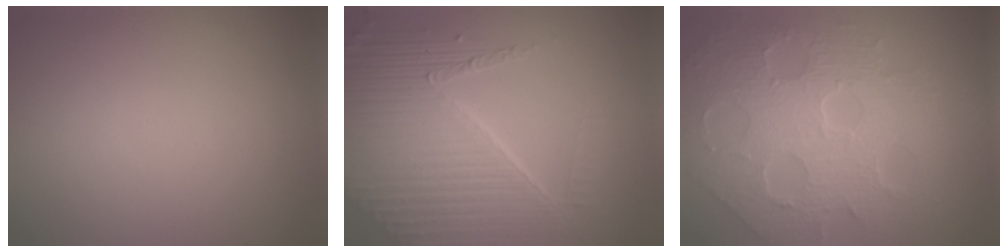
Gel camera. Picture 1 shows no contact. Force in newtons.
{"total": 7.7, "press": 5.4, "slide": 5.5}
{"total": 8.7, "press": 5.9, "slide": 6.4}